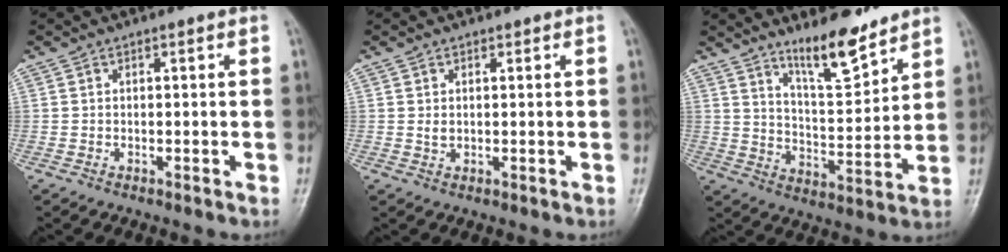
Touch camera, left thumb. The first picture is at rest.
{"total": 1.3, "force": [0.5, 1.0, 0.7], "torque": [-0.008, -0.004, 0.010]}
{"total": 10.5, "force": [8.3, 2.5, 5.9], "torque": [-0.083, -0.074, 0.149]}